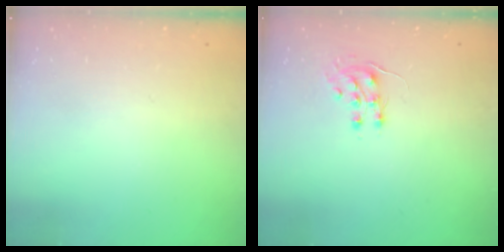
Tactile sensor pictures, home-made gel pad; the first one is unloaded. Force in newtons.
{"total": 7.4, "press": 7.4, "slide": 0.7}